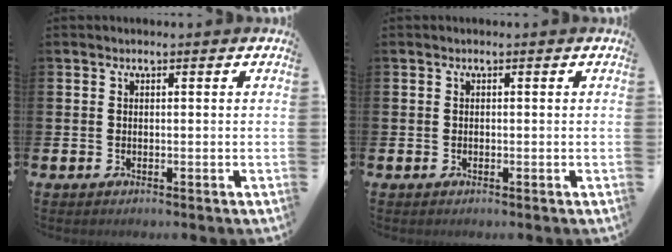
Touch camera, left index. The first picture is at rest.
{"total": 0.0}